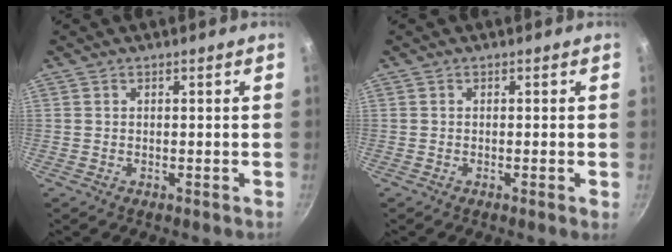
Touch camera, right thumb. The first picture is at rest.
{"total": 0.9, "force": [-0.3, -0.1, 0.8], "torque": [-0.013, -0.003, -0.007]}